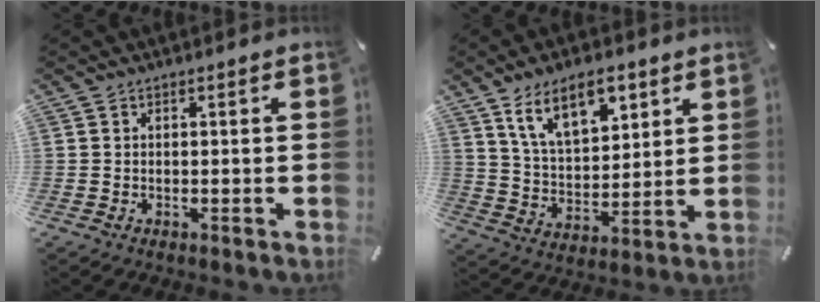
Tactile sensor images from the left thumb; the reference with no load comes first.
{"total": 12.8, "force": [7.9, 6.6, 7.6], "torque": [-0.130, -0.021, 0.143]}